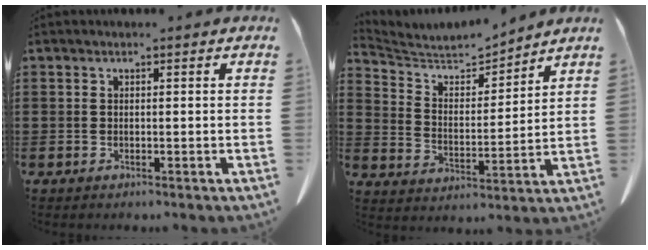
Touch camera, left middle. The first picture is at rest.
{"total": 4.6, "force": [4.5, 0.8, 0.2], "torque": [-0.030, -0.037, 0.073]}